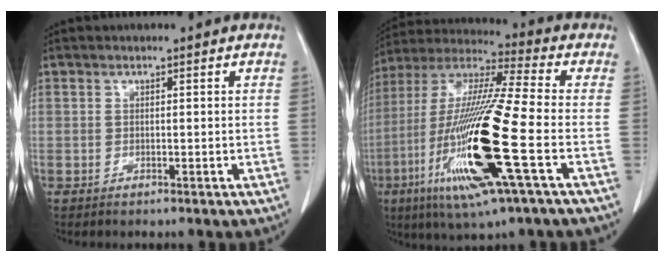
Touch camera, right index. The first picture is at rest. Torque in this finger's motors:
{"motor_torque": [2.14, 0.00, 0.96, 0.20]}